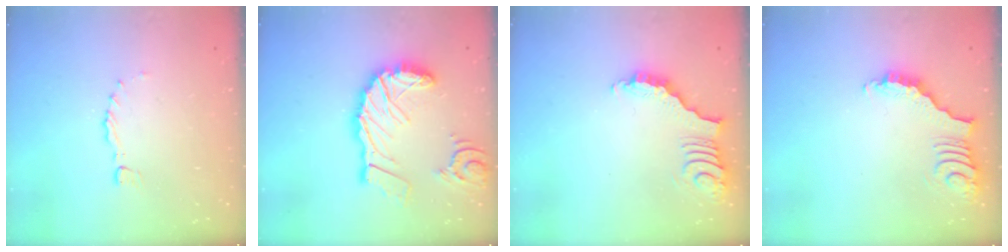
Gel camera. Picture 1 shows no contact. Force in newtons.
{"total": 19.8, "press": 19.7, "slide": 2.4}
{"total": 3.6, "press": 3.6, "slide": 0.6}
{"total": 3.9, "press": 3.8, "slide": 0.7}